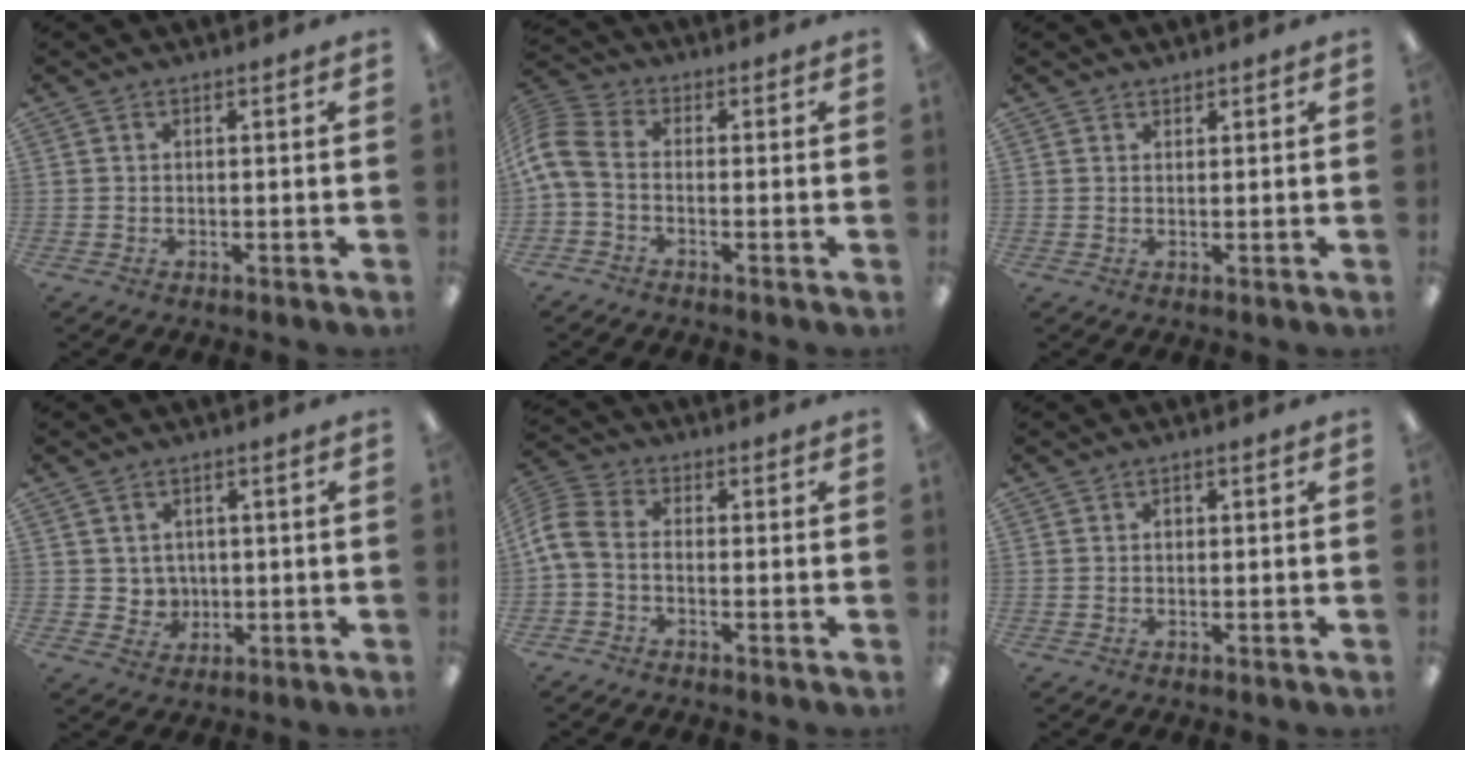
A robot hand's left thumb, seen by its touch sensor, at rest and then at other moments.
{"total": 7.3, "force": [-1.2, 4.3, 5.8], "torque": [-0.130, 0.001, -0.020]}
{"total": 0.8, "force": [0.8, 0.2, 0.1], "torque": [-0.002, 0.000, 0.015]}
{"total": 3.7, "force": [1.6, 3.3, 0.6], "torque": [-0.008, -0.006, 0.027]}
{"total": 6.6, "force": [-1.0, 4.2, 4.9], "torque": [-0.110, 0.002, -0.017]}
{"total": 0.8, "force": [0.1, 0.4, 0.7], "torque": [-0.015, 0.003, 0.001]}